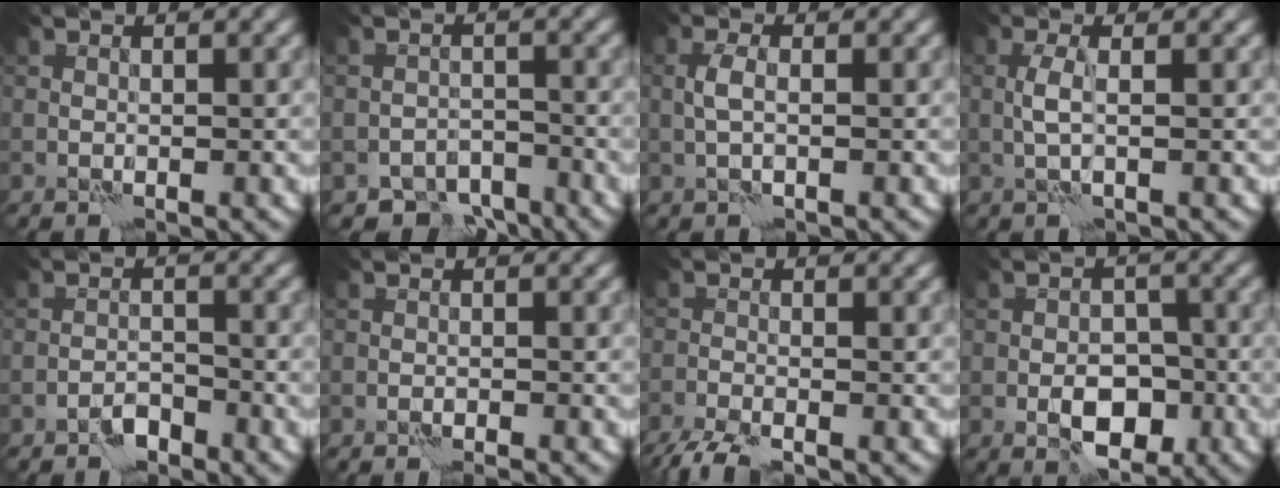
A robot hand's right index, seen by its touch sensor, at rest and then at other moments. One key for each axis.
{"total": 4.7, "fx": -4.1, "fy": 2.2, "fz": 0.9, "tx": 0.002, "ty": -0.003, "tz": -0.066}
{"total": 1.6, "fx": -0.2, "fy": 0.4, "fz": 1.5, "tx": -0.034, "ty": 0.006, "tz": -0.007}
{"total": 1.4, "fx": -0.1, "fy": -0.2, "fz": 1.4, "tx": -0.034, "ty": 0.006, "tz": -0.003}
{"total": 1.9, "fx": -1.7, "fy": 0.5, "fz": 0.7, "tx": -0.007, "ty": 0.009, "tz": -0.034}
{"total": 0.9, "fx": -0.7, "fy": -0.2, "fz": 0.4, "tx": -0.012, "ty": 0.003, "tz": -0.016}
{"total": 3.7, "fx": -3.2, "fy": 0.3, "fz": 1.9, "tx": -0.042, "ty": -0.013, "tz": -0.069}
{"total": 4.8, "fx": -2.2, "fy": 2.7, "fz": 3.3, "tx": -0.043, "ty": 0.001, "tz": -0.036}